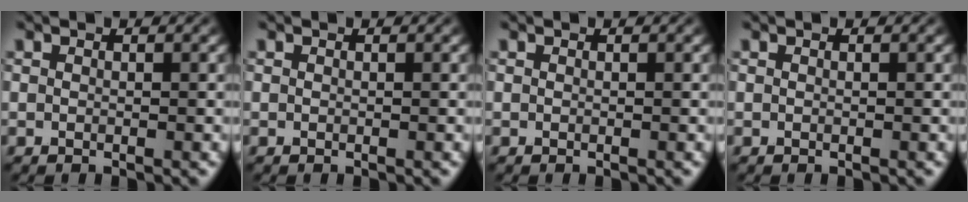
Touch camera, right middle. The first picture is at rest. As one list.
[{"total": 0.0}, {"total": 0.0}, {"total": 0.0}]